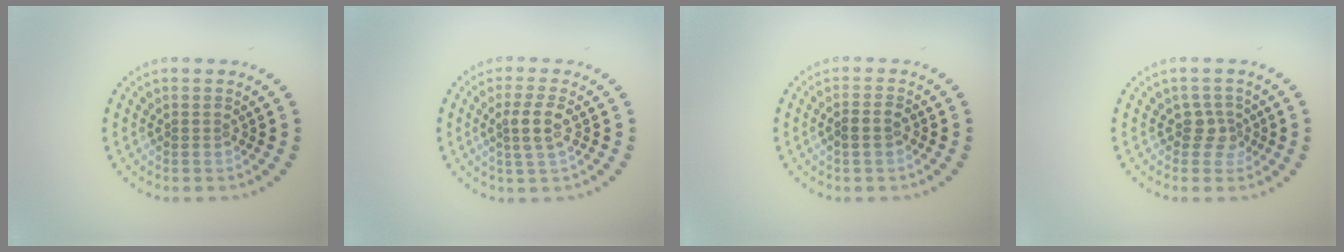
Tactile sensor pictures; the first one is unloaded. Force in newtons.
{"total": 2.5, "press": 2.2, "slide": 1.1}
{"total": 1.6, "press": 1.4, "slide": 0.8}
{"total": 1.7, "press": 1.4, "slide": 1.0}